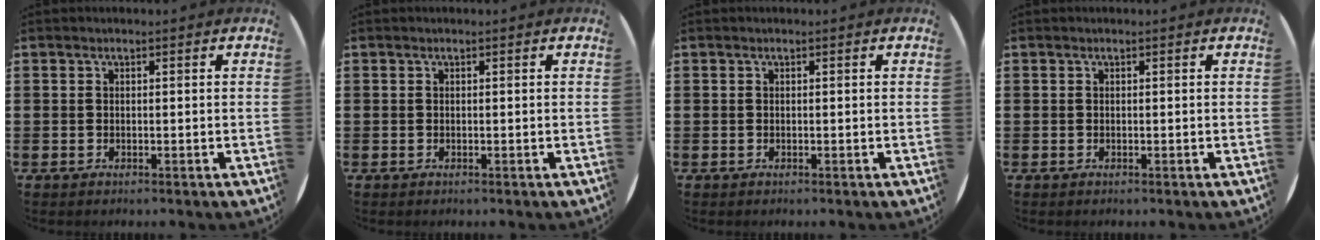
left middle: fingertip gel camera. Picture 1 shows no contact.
{"total": 0.0}
{"total": 0.0}
{"total": 0.0}